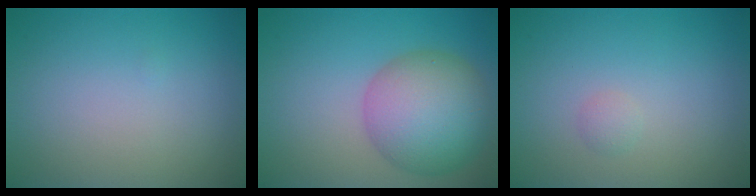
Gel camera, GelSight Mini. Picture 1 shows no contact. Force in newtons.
{"total": 8.1, "press": 8.1, "slide": 0.3}
{"total": 0.7, "press": 0.7, "slide": 0.0}